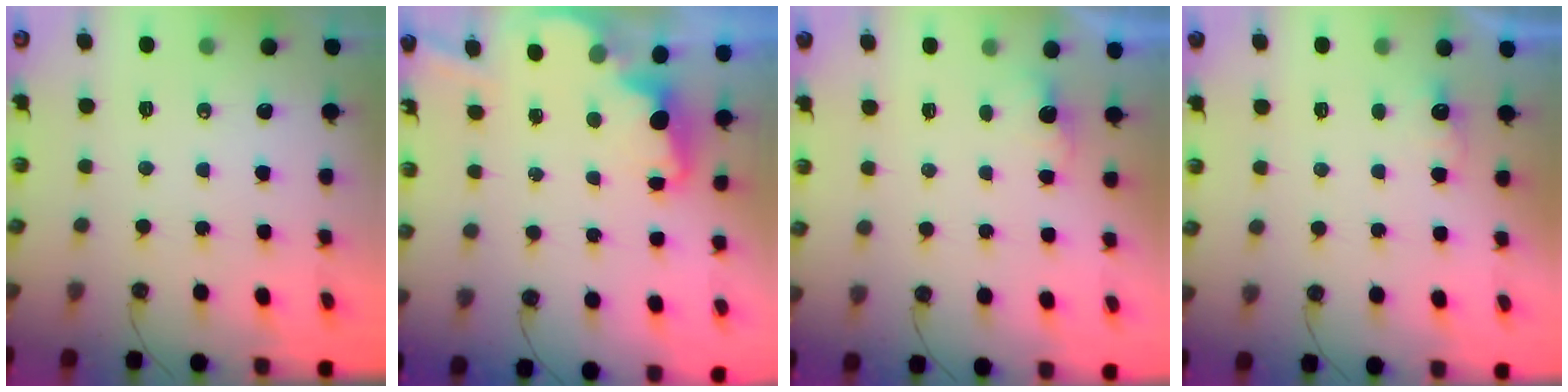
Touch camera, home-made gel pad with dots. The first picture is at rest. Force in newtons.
{"total": 3.5, "press": 3.4, "slide": 0.7}
{"total": 1.9, "press": 1.7, "slide": 0.8}
{"total": 2.1, "press": 1.9, "slide": 0.8}